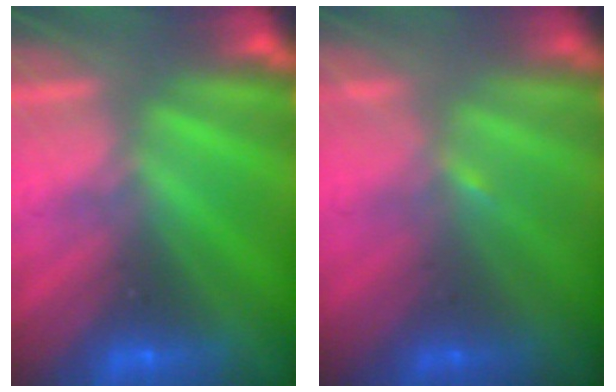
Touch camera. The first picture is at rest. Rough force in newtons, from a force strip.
{"total": 1.1}